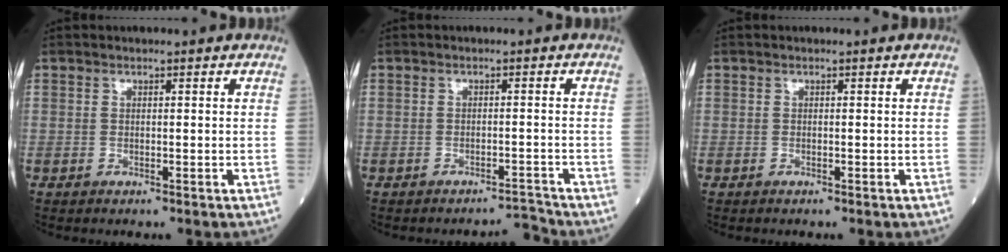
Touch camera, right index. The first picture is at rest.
{"total": 2.0, "force": [-1.9, -0.4, -0.5], "torque": [0.014, -0.002, -0.024]}
{"total": 0.0}